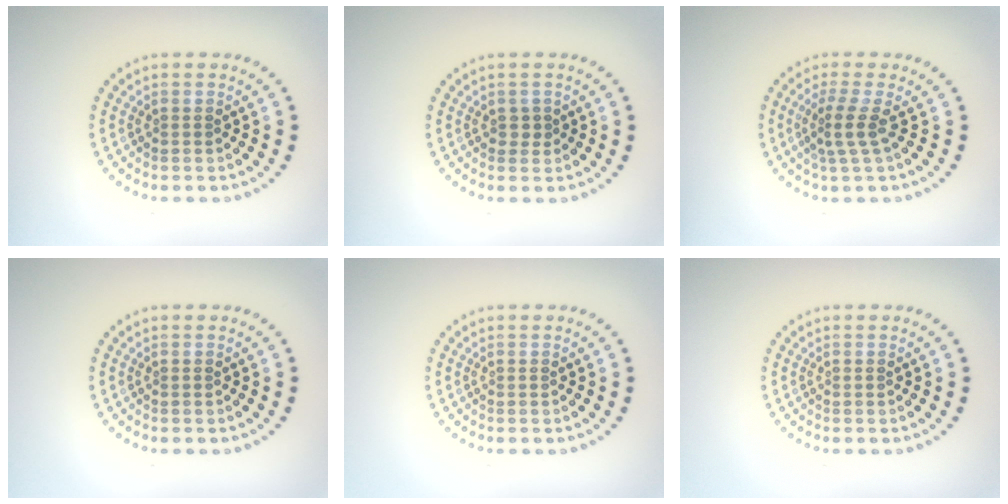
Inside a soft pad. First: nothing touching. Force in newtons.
{"total": 1.0, "press": 1.0, "slide": 0.3}
{"total": 2.5, "press": 1.8, "slide": 1.7}
{"total": 0.0}
{"total": 0.0}
{"total": 0.0}